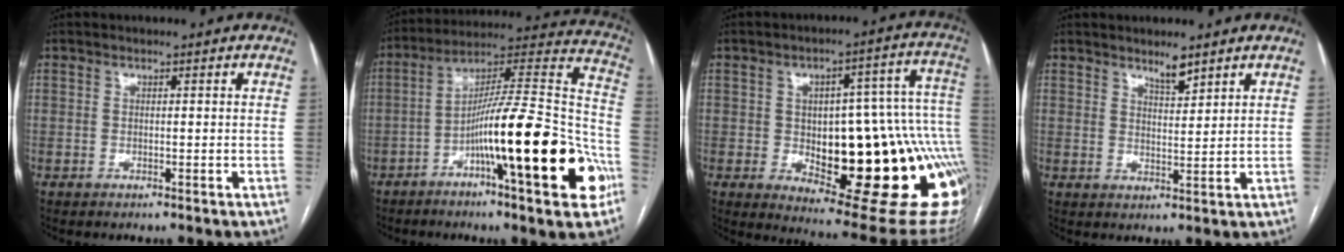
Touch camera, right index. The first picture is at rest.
{"total": 25.0, "force": [-9.1, 2.2, 23.2], "torque": [-0.314, 0.006, -0.141]}
{"total": 30.3, "force": [-5.0, 9.6, 28.3], "torque": [-0.283, 0.027, -0.046]}
{"total": 3.3, "force": [2.7, 0.6, 1.7], "torque": [-0.033, -0.006, 0.048]}